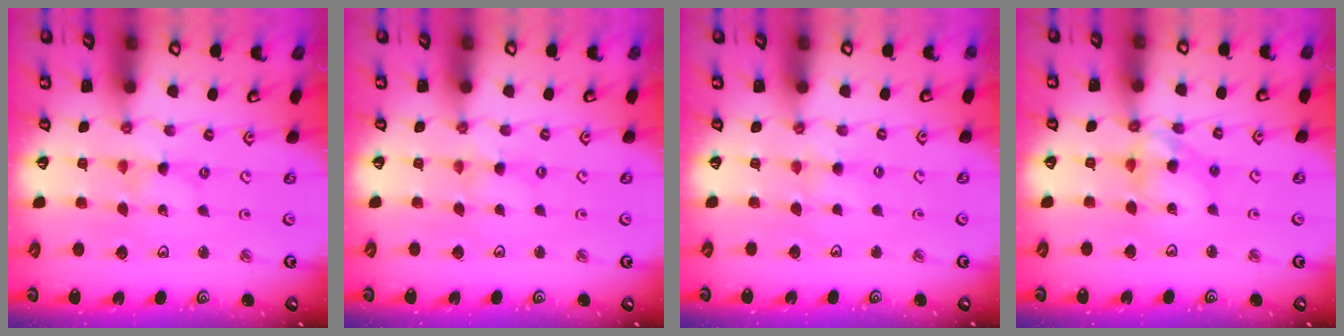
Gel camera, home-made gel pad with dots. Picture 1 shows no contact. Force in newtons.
{"total": 2.3, "press": 2.3, "slide": 0.3}
{"total": 3.0, "press": 3.0, "slide": 0.4}
{"total": 8.5, "press": 8.5, "slide": 0.7}